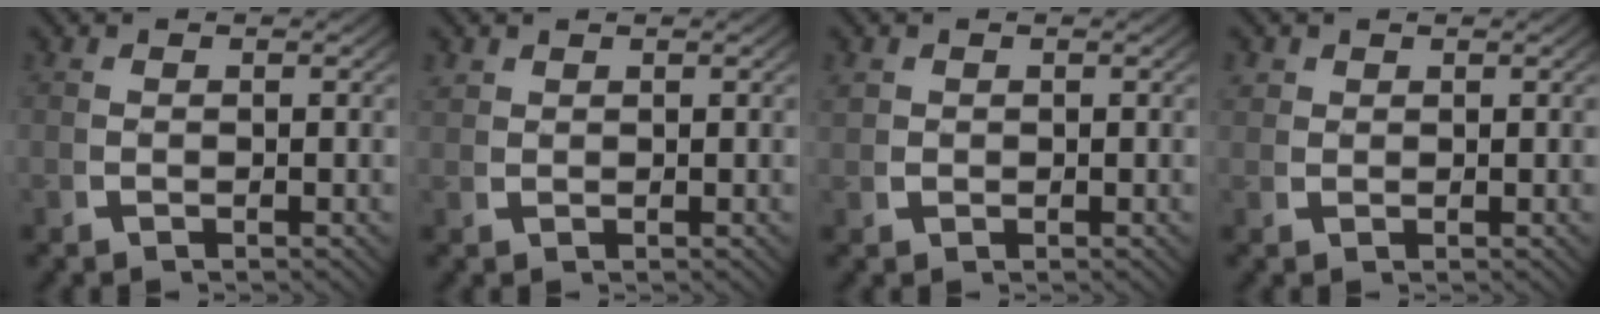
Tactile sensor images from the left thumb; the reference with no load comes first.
{"total": 1.1, "force": [1.0, 0.5, 0.2], "torque": [-0.004, 0.002, 0.024]}
{"total": 1.7, "force": [0.5, 1.5, 0.6], "torque": [-0.019, -0.004, 0.011]}
{"total": 1.6, "force": [0.9, 1.3, 0.5], "torque": [-0.013, -0.004, 0.021]}